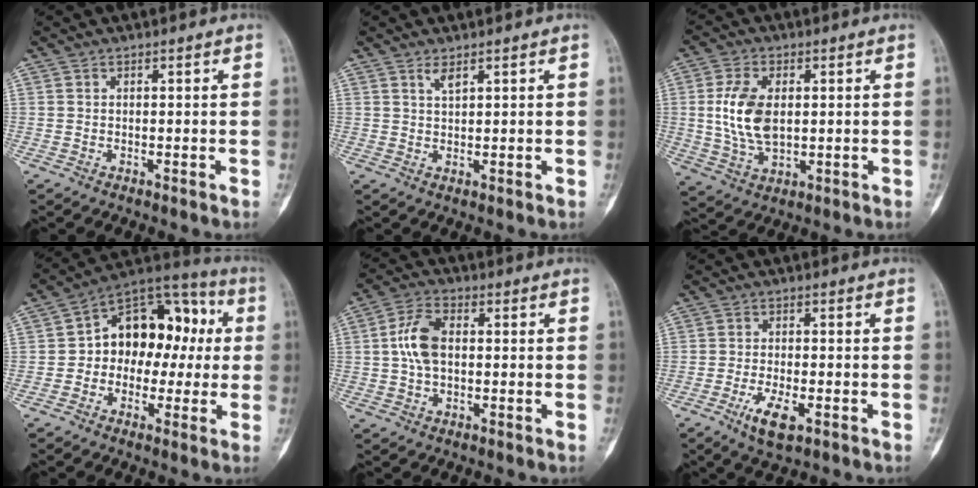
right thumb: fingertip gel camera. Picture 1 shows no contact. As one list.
[{"total": 1.7, "force": [1.2, 0.3, 1.2], "torque": [-0.022, -0.009, 0.025]}, {"total": 10.4, "force": [1.0, 6.0, 8.4], "torque": [-0.168, -0.008, 0.027]}, {"total": 16.6, "force": [0.8, 11.5, 11.9], "torque": [-0.116, 0.052, -0.001]}, {"total": 7.5, "force": [0.4, 4.5, 6.0], "torque": [-0.121, 0.016, 0.002]}, {"total": 5.9, "force": [-2.7, 2.2, 4.7], "torque": [-0.089, 0.003, -0.044]}]